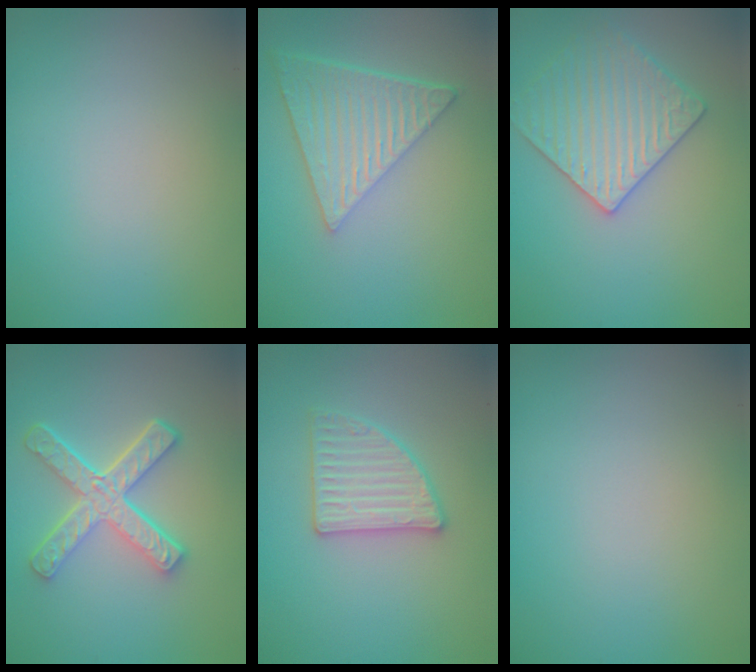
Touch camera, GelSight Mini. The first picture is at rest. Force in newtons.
{"total": 6.4, "press": 4.4, "slide": 4.7}
{"total": 3.5, "press": 3.5, "slide": 0.7}
{"total": 5.1, "press": 3.7, "slide": 3.4}
{"total": 2.8, "press": 2.8, "slide": 0.4}
{"total": 0.0}